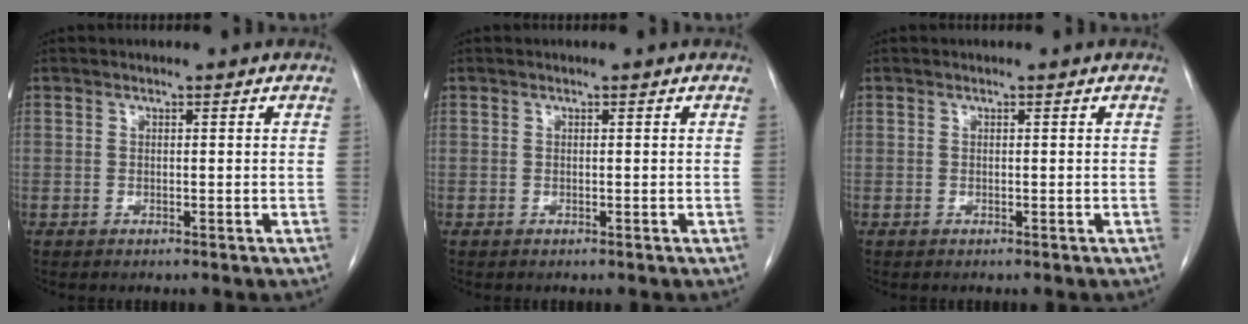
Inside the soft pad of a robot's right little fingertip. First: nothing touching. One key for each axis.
{"total": 0.0}
{"total": 0.0}